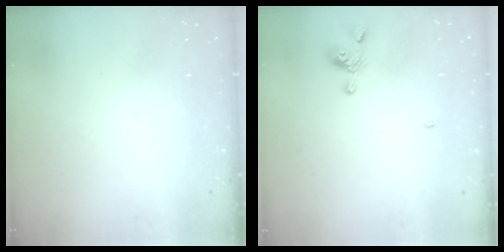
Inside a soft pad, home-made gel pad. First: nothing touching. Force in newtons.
{"total": 2.6, "press": 2.6, "slide": 0.3}